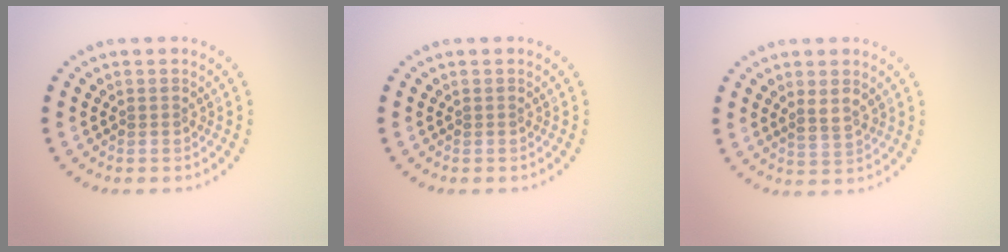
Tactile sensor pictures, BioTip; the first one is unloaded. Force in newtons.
{"total": 0.0}
{"total": 1.7, "press": 1.6, "slide": 0.6}